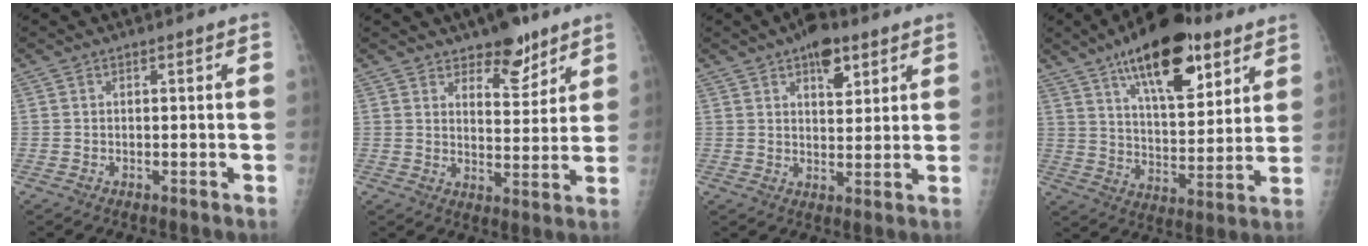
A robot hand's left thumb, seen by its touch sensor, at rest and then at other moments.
{"total": 8.2, "force": [5.9, 3.6, 4.4], "torque": [-0.032, -0.041, 0.090]}
{"total": 7.3, "force": [4.1, 3.6, 4.8], "torque": [-0.045, -0.018, 0.057]}
{"total": 20.2, "force": [11.6, 8.5, 14.2], "torque": [-0.184, -0.049, 0.186]}